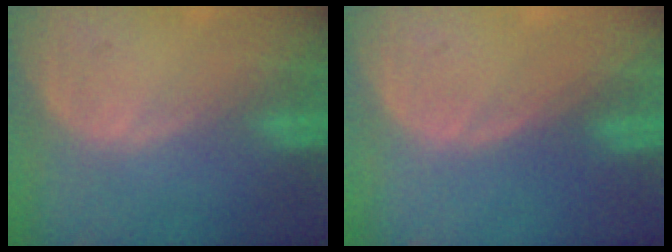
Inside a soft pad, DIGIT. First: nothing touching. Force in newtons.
{"total": 0.0}